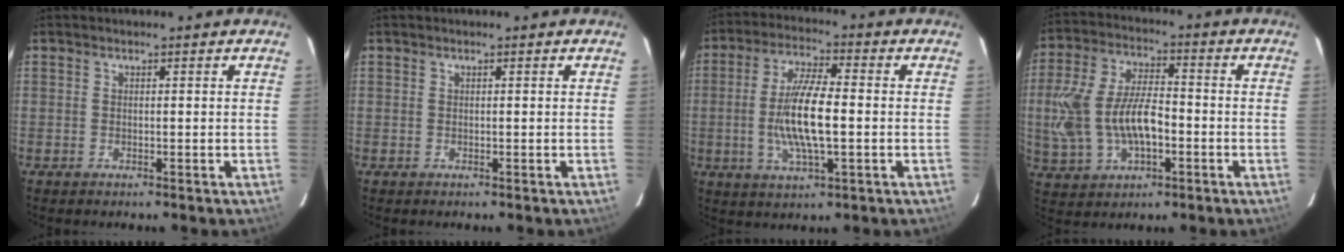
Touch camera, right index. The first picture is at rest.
{"total": 0.0}
{"total": 11.1, "force": [-1.4, 2.8, 10.7], "torque": [-0.209, -0.002, -0.026]}
{"total": 15.0, "force": [-2.5, 7.9, 12.4], "torque": [-0.270, 0.006, -0.035]}